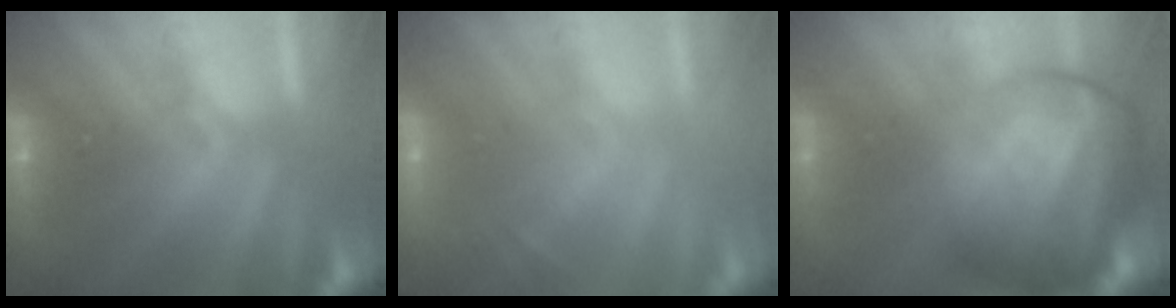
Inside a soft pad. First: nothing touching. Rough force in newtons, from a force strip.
{"total": 2.0}
{"total": 8.0}